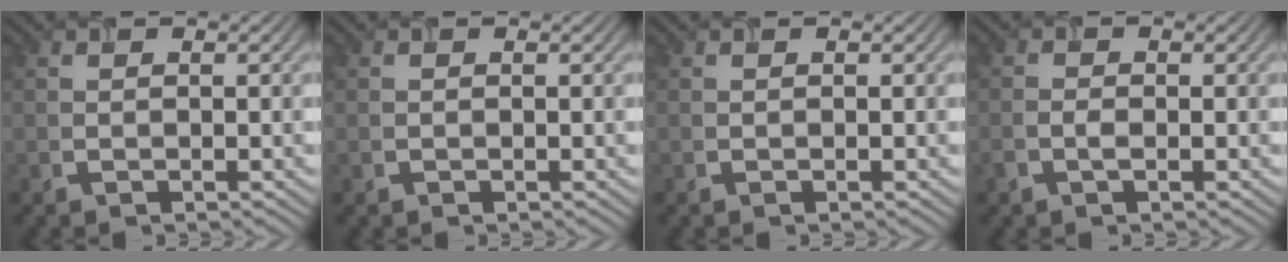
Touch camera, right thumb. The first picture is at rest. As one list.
[{"total": 0.0}, {"total": 0.0}, {"total": 1.4, "force": [-0.7, 0.7, 1.0], "torque": [-0.021, 0.000, -0.016]}]